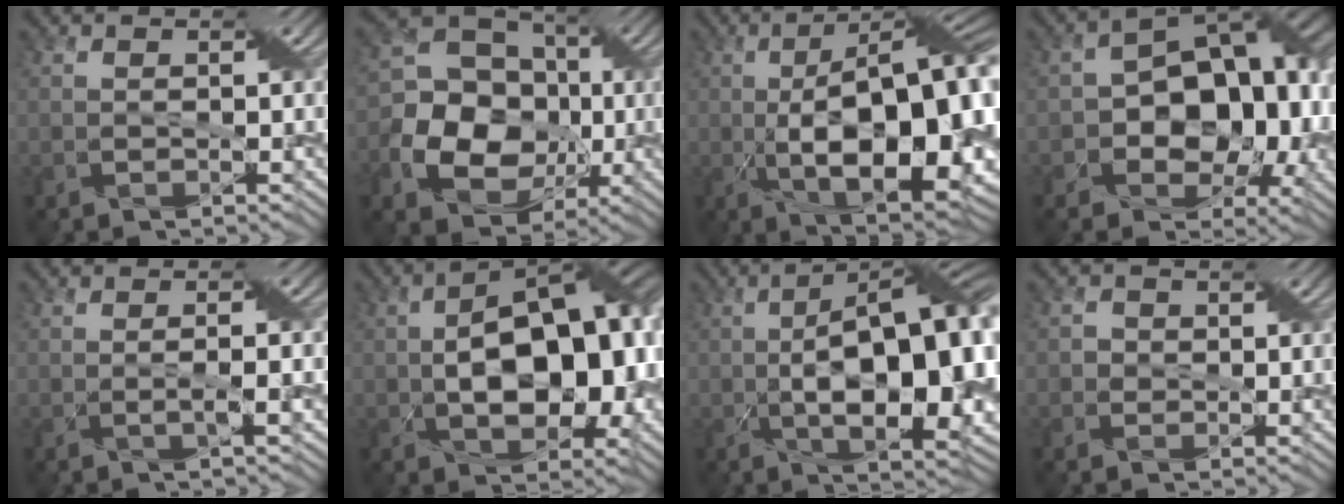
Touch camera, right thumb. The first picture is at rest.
{"total": 15.1, "force": [-2.5, 12.3, 8.4], "torque": [-0.186, -0.014, -0.058]}
{"total": 18.9, "force": [-1.7, 7.8, 17.2], "torque": [-0.257, 0.006, -0.035]}
{"total": 15.7, "force": [-0.9, 10.6, 11.6], "torque": [-0.132, -0.001, -0.015]}
{"total": 2.4, "force": [-0.4, 0.2, 2.3], "torque": [-0.041, 0.006, -0.010]}
{"total": 15.0, "force": [-0.7, 8.2, 12.5], "torque": [-0.187, 0.008, -0.012]}
{"total": 17.2, "force": [-1.0, 7.0, 15.7], "torque": [-0.229, 0.008, -0.018]}
{"total": 1.3, "force": [-0.1, 1.3, 0.2], "torque": [0.001, 0.002, -0.005]}